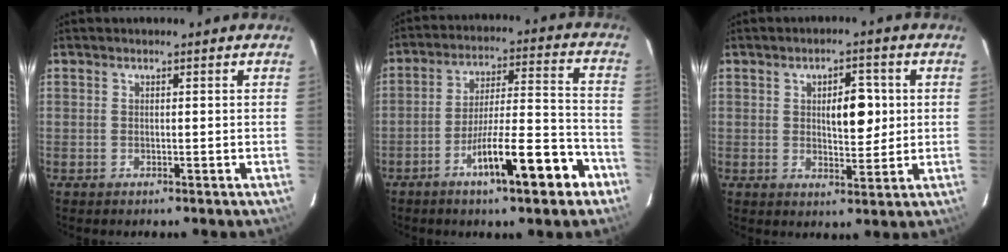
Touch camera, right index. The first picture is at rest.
{"total": 14.2, "force": [-7.7, 2.1, 11.8], "torque": [-0.187, 0.010, -0.120]}
{"total": 6.3, "force": [1.0, 2.7, 5.6], "torque": [-0.082, 0.005, 0.020]}